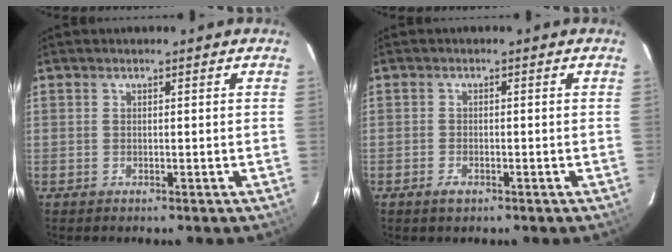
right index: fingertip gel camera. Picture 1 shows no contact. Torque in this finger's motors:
{"motor_torque": [0.08, -0.05, 0.14, 0.02]}